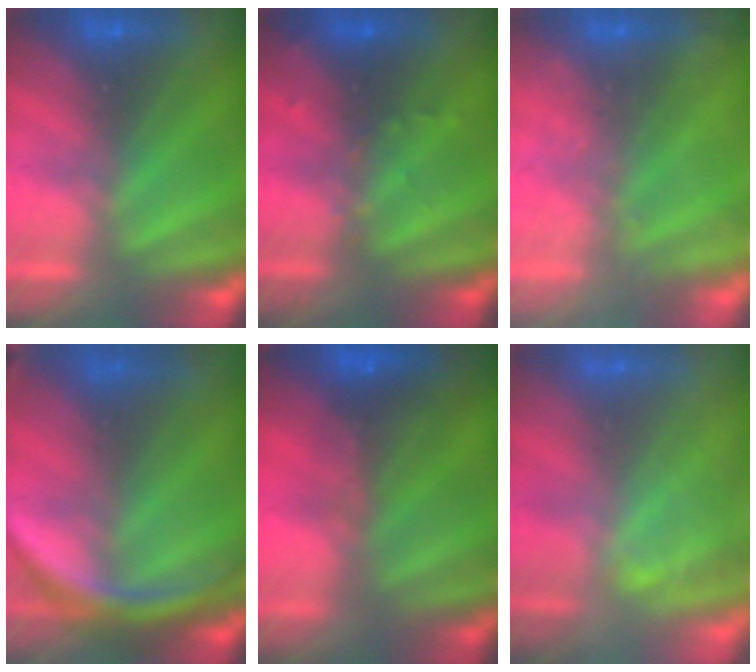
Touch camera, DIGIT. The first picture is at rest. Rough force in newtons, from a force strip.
{"total": 2.8}
{"total": 2.4}
{"total": 11.5}
{"total": 10.3}
{"total": 1.5}